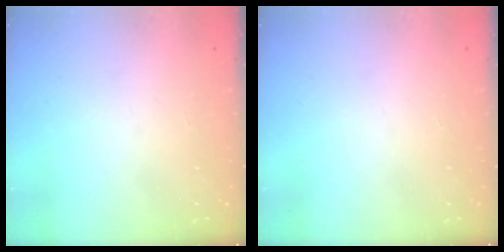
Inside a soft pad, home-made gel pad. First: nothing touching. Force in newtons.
{"total": 0.0}